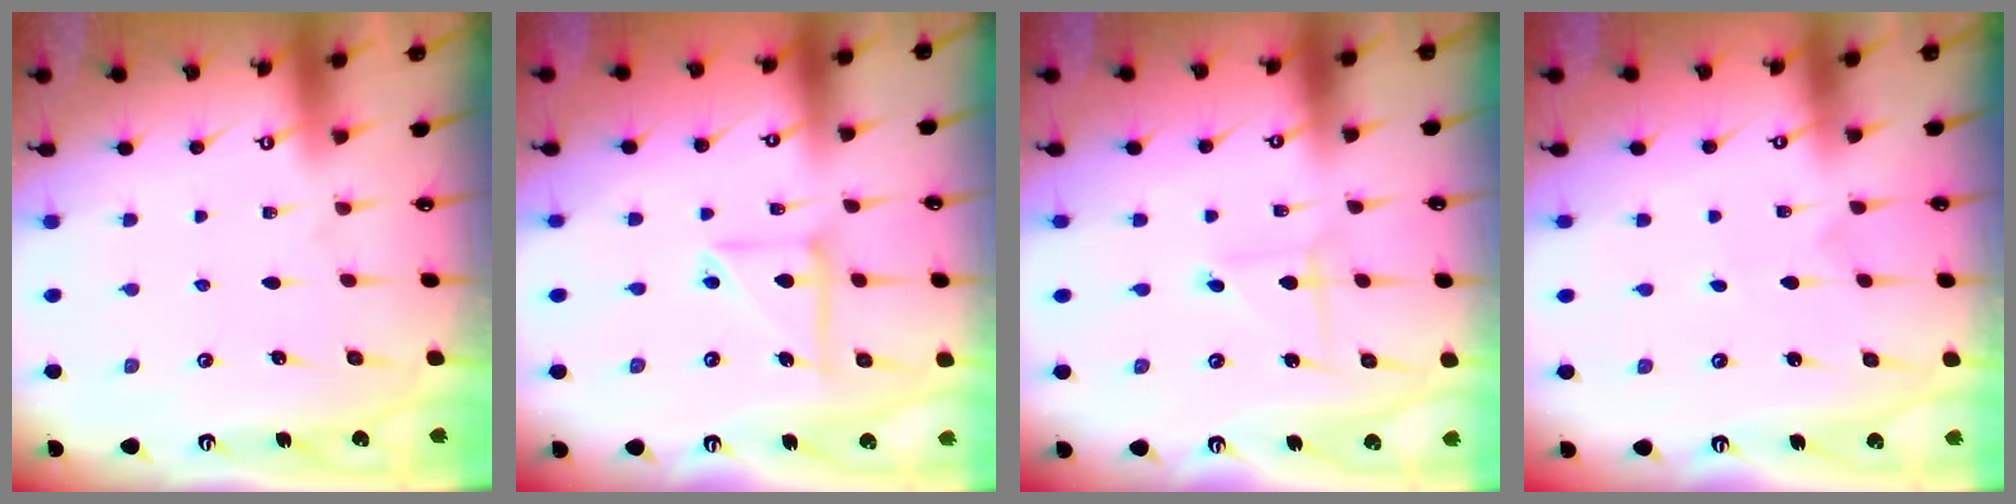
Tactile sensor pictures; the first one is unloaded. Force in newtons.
{"total": 10.9, "press": 10.8, "slide": 1.0}
{"total": 1.0, "press": 1.0, "slide": 0.1}
{"total": 0.7, "press": 0.7, "slide": 0.0}